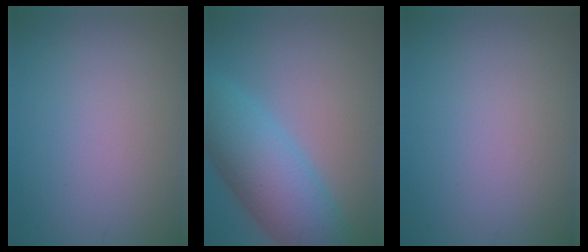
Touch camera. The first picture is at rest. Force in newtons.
{"total": 8.6, "press": 8.6, "slide": 0.3}
{"total": 0.0}